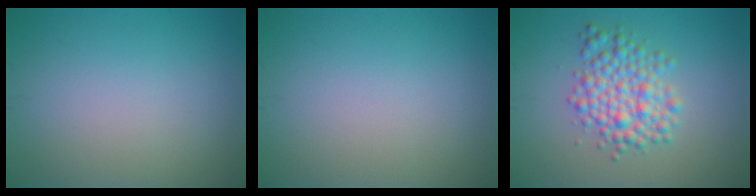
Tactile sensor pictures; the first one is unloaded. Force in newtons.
{"total": 0.0}
{"total": 4.5, "press": 4.5, "slide": 0.1}